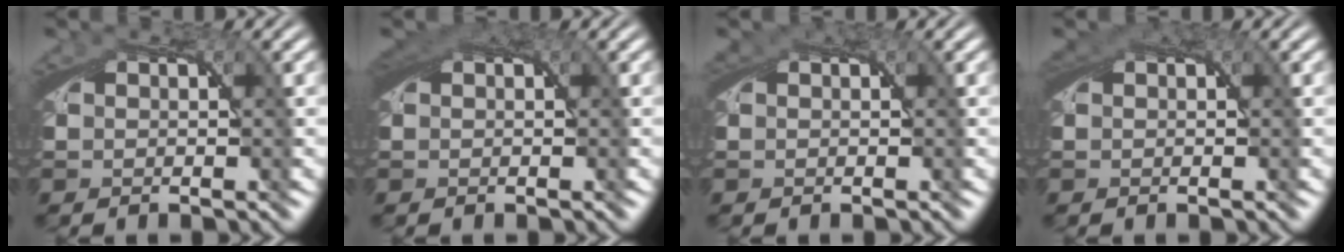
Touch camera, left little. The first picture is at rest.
{"total": 1.8, "force": [0.6, 1.2, 1.2], "torque": [-0.024, -0.004, 0.009]}
{"total": 0.6, "force": [0.3, 0.4, 0.3], "torque": [-0.005, -0.001, 0.003]}
{"total": 1.1, "force": [0.4, 0.8, 0.7], "torque": [-0.013, -0.002, 0.006]}